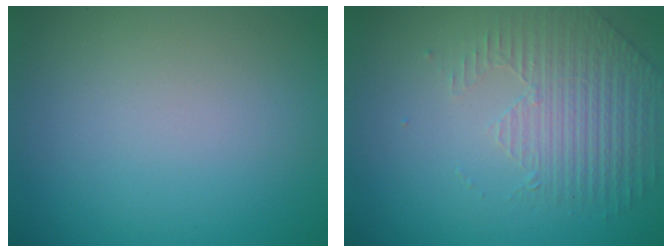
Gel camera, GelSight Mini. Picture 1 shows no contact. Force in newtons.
{"total": 2.1, "press": 1.8, "slide": 1.0}